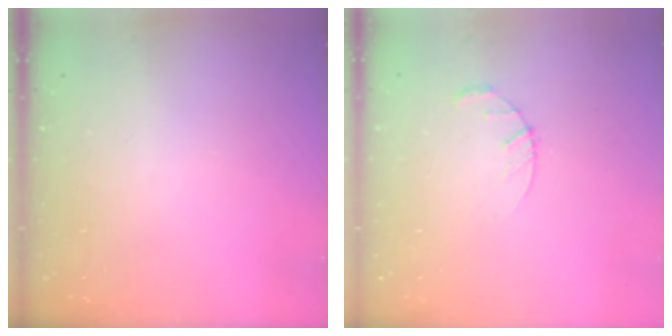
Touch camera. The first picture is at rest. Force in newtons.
{"total": 3.4, "press": 3.3, "slide": 0.5}